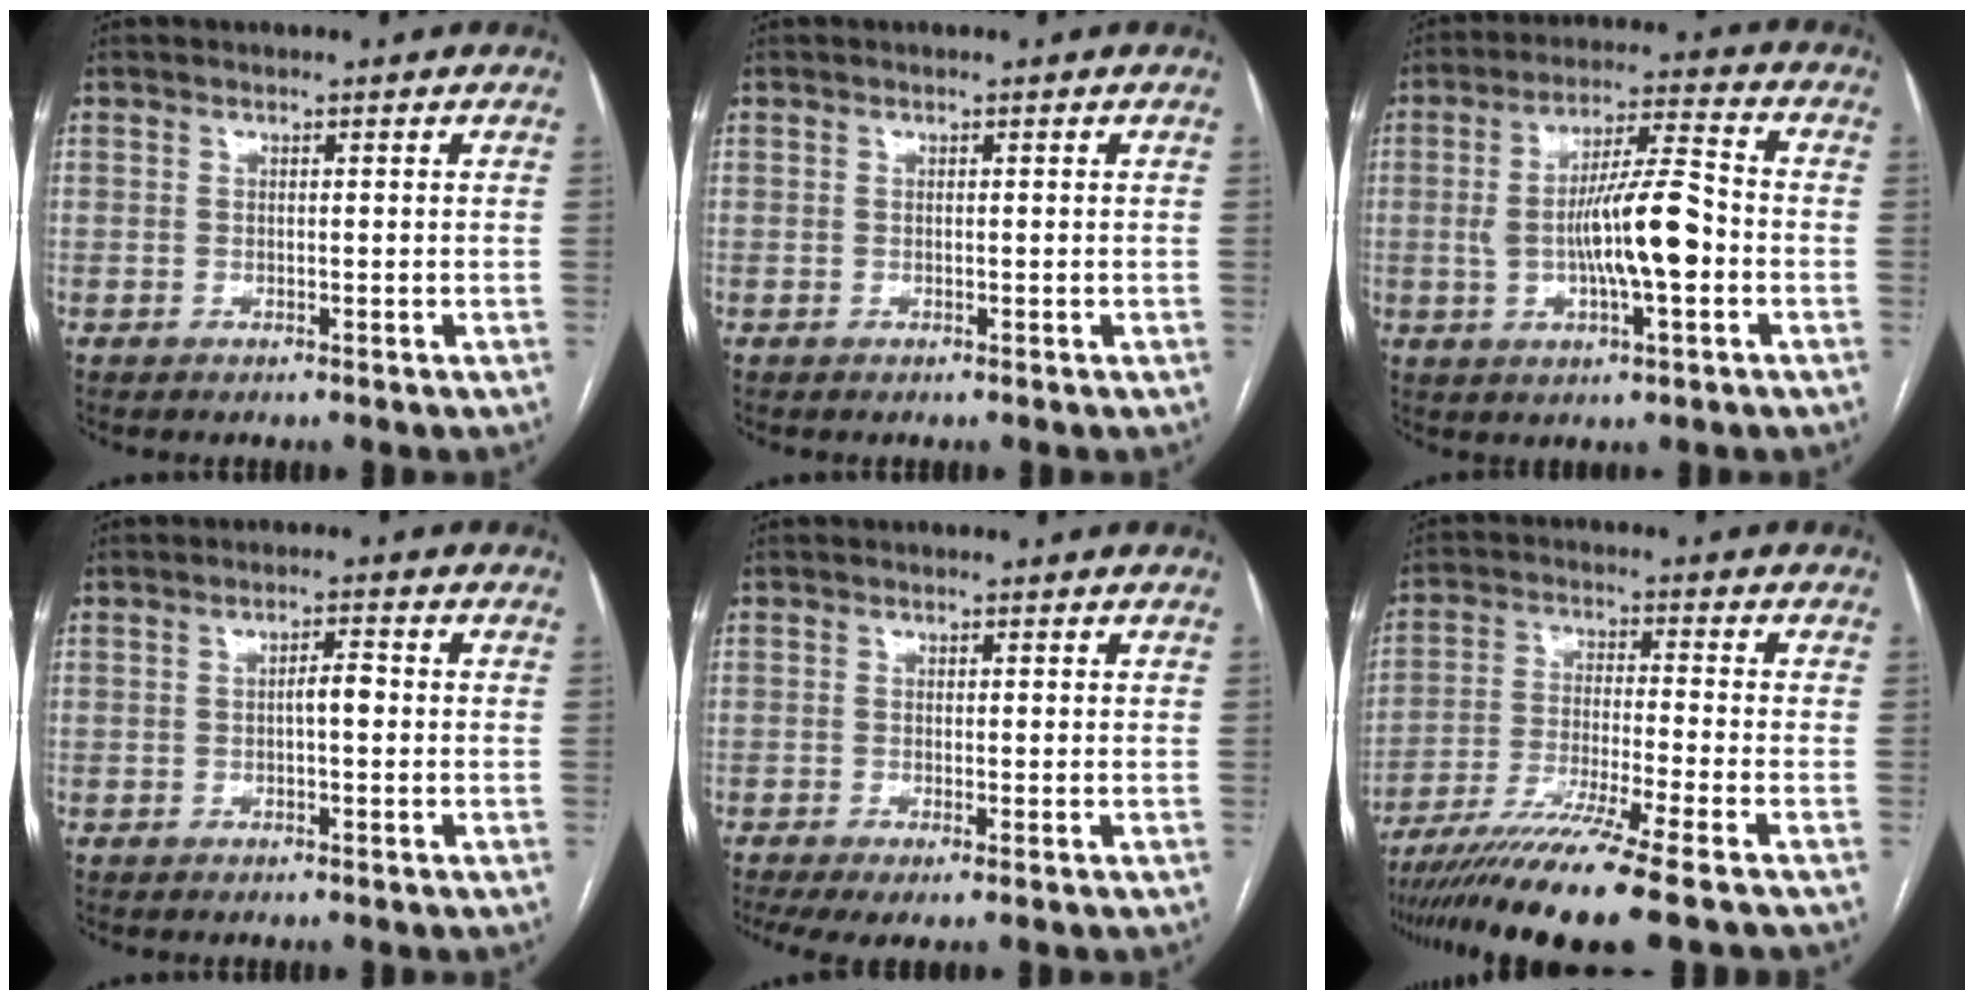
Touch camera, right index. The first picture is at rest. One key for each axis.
{"total": 0.0}
{"total": 11.4, "fx": -1.5, "fy": 2.0, "fz": 11.1, "tx": -0.203, "ty": 0.015, "tz": -0.024}
{"total": 2.4, "fx": -0.2, "fy": 0.6, "fz": 2.3, "tx": -0.036, "ty": 0.006, "tz": -0.005}
{"total": 4.4, "fx": -2.3, "fy": 0.9, "fz": 3.6, "tx": -0.063, "ty": -0.012, "tz": -0.042}
{"total": 13.3, "fx": -10.3, "fy": -1.9, "fz": 8.2, "tx": -0.141, "ty": -0.035, "tz": -0.173}